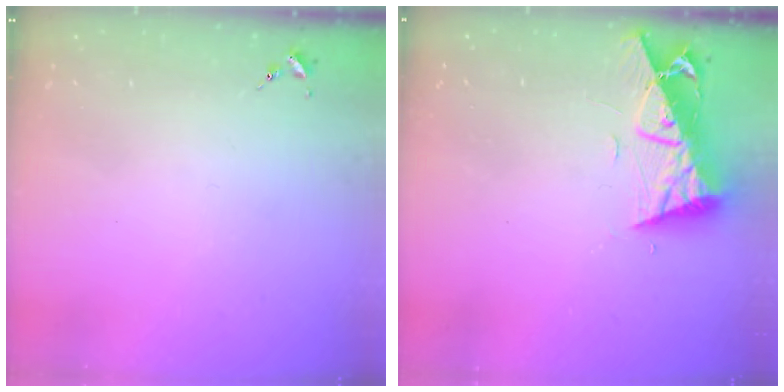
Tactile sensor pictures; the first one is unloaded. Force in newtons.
{"total": 9.3, "press": 9.2, "slide": 1.1}